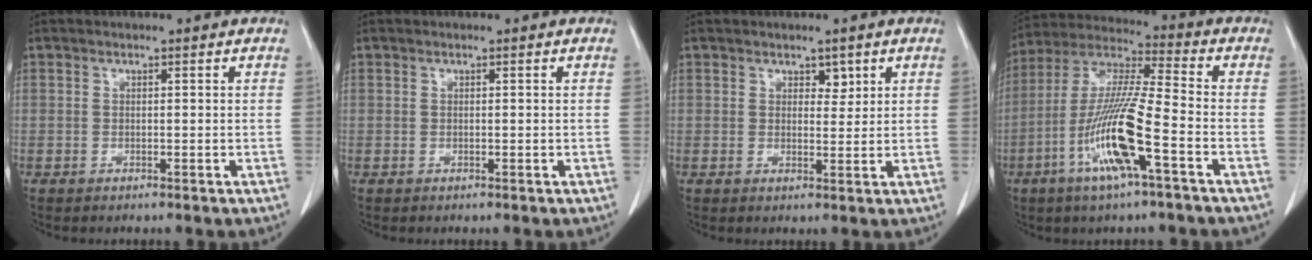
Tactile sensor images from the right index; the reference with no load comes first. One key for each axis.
{"total": 0.0}
{"total": 2.7, "fx": 1.5, "fy": 1.8, "fz": 1.5, "tx": -0.023, "ty": 0.004, "tz": 0.027}
{"total": 15.2, "fx": -5.6, "fy": 1.0, "fz": 14.1, "tx": -0.289, "ty": -0.010, "tz": -0.110}